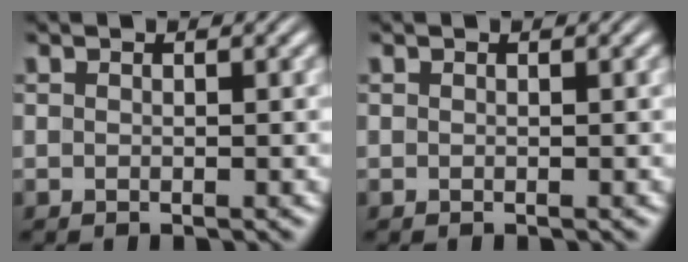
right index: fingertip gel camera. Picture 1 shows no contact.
{"total": 0.0}